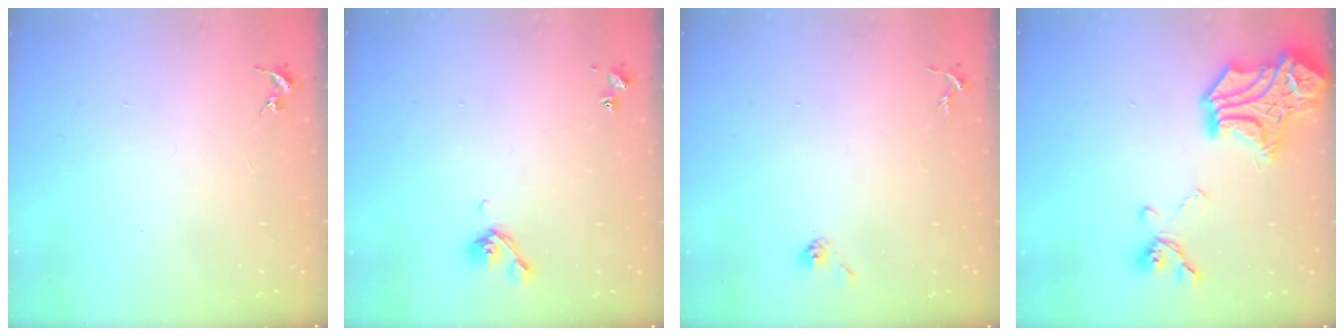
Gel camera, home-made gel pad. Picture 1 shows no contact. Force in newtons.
{"total": 6.1, "press": 6.0, "slide": 1.4}
{"total": 5.1, "press": 5.0, "slide": 0.4}
{"total": 22.8, "press": 22.8, "slide": 0.7}